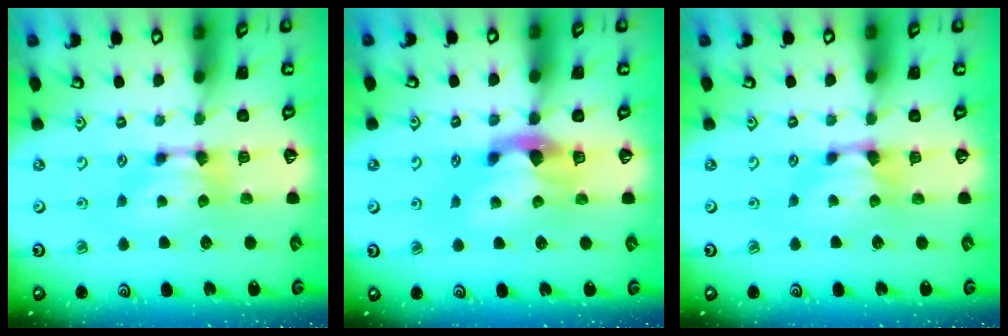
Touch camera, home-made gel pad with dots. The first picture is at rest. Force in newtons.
{"total": 2.7, "press": 2.4, "slide": 1.3}
{"total": 0.9, "press": 0.2, "slide": 0.9}